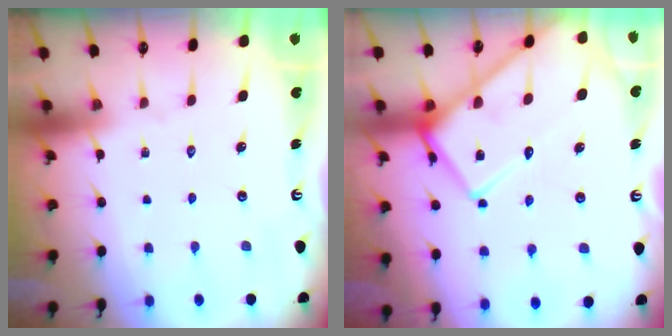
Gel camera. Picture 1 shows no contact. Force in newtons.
{"total": 15.7, "press": 15.6, "slide": 1.5}